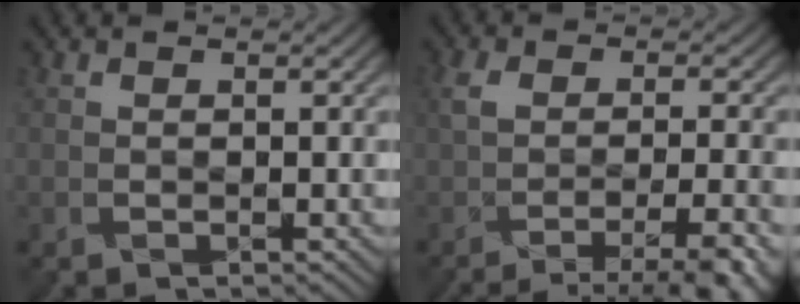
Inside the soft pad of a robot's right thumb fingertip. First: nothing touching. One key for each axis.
{"total": 7.9, "fx": -4.4, "fy": 2.3, "fz": 6.1, "tx": -0.080, "ty": -0.019, "tz": -0.066}